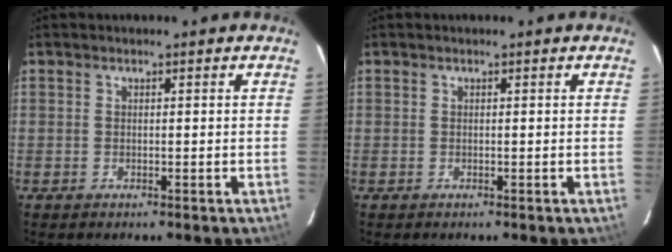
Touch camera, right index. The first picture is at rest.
{"total": 0.0}